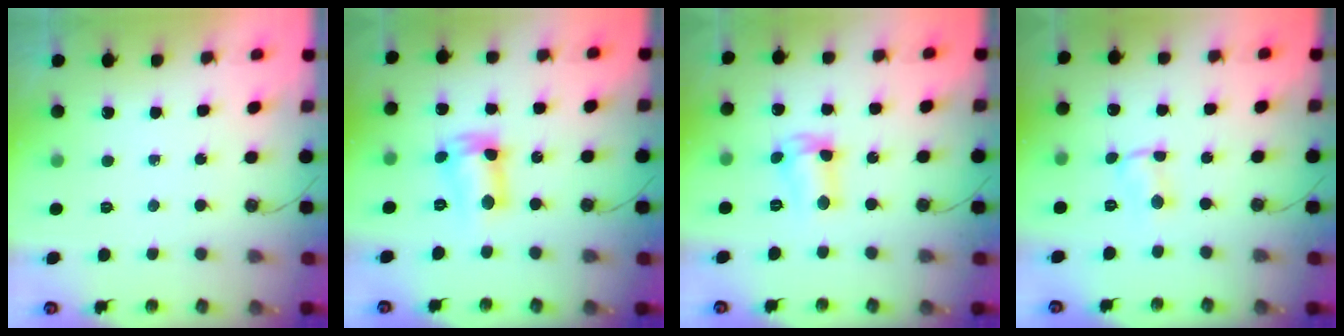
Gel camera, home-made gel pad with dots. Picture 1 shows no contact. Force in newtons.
{"total": 9.7, "press": 9.7, "slide": 0.8}
{"total": 5.8, "press": 5.8, "slide": 0.1}
{"total": 1.5, "press": 1.5, "slide": 0.2}